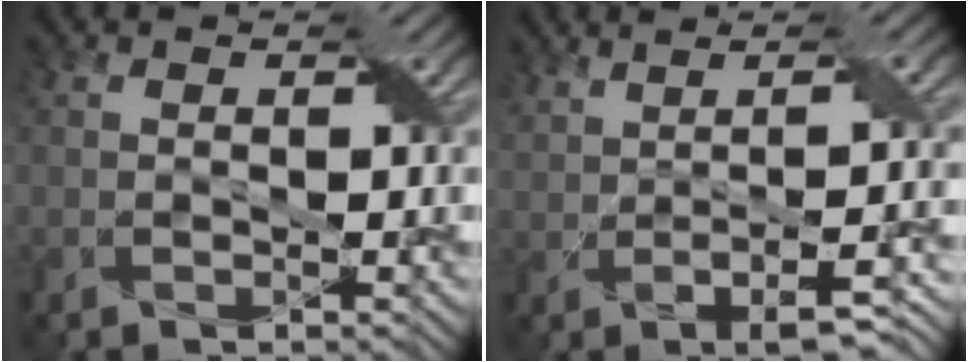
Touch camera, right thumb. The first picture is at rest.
{"total": 9.3, "force": [0.7, 2.8, 8.9], "torque": [-0.117, 0.024, 0.017]}